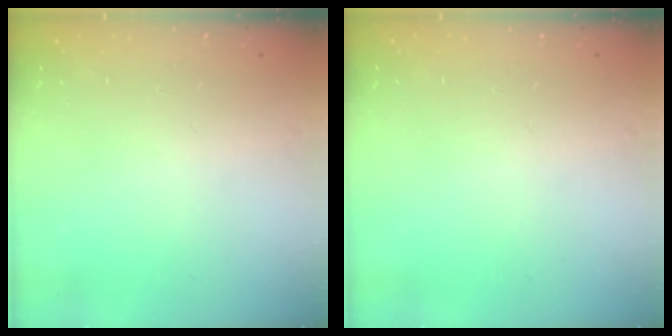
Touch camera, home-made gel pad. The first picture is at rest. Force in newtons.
{"total": 0.0}